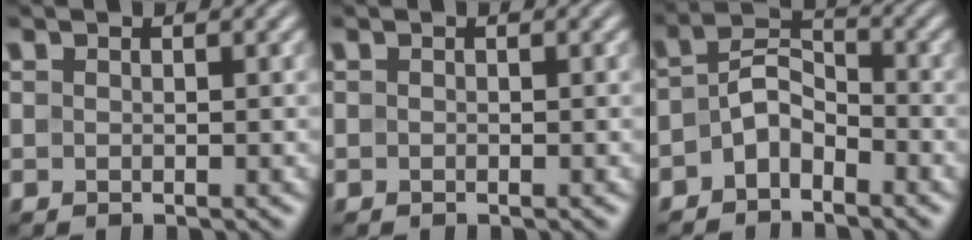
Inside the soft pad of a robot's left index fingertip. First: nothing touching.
{"total": 0.0}
{"total": 3.5, "force": [-2.0, 2.0, 2.0], "torque": [-0.039, 0.011, -0.044]}